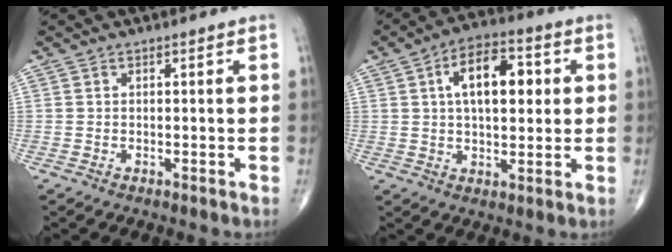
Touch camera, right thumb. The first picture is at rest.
{"total": 12.3, "force": [2.8, 6.3, 10.1], "torque": [-0.141, 0.010, 0.040]}